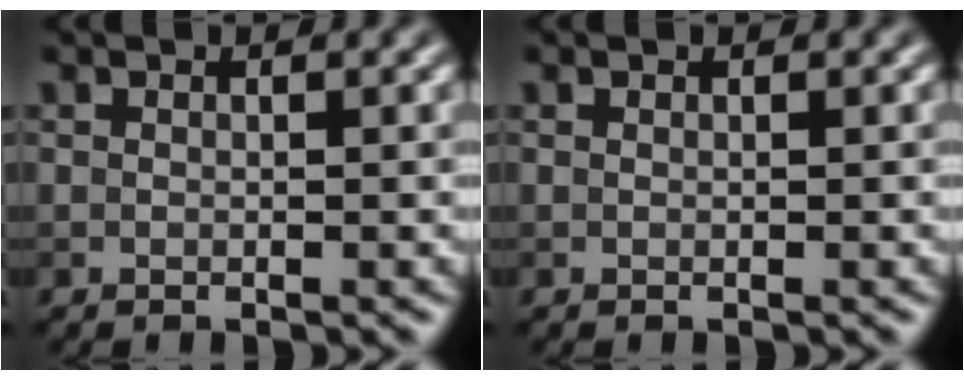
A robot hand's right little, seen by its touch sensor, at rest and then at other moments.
{"total": 0.0}